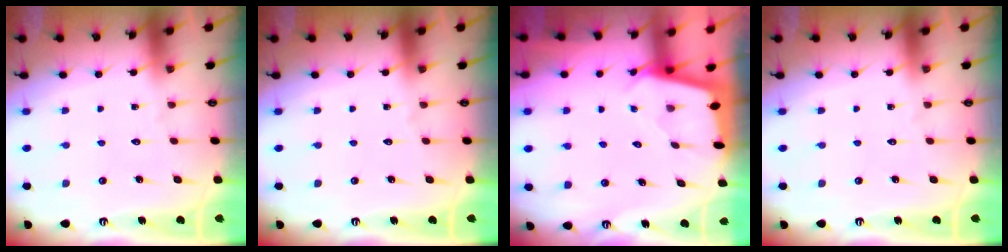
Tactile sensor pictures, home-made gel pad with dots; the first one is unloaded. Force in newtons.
{"total": 0.0}
{"total": 1.8, "press": 1.8, "slide": 0.1}
{"total": 0.0}